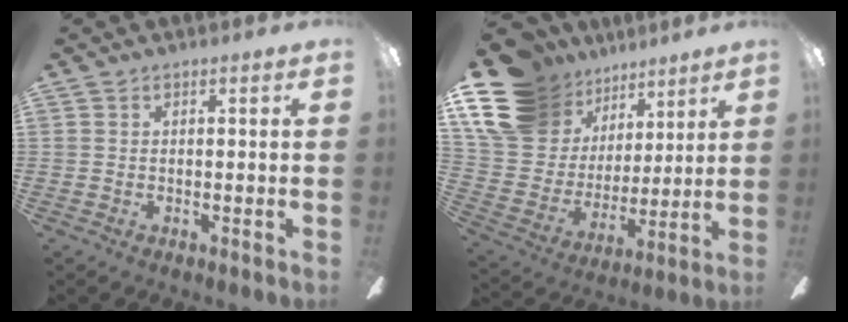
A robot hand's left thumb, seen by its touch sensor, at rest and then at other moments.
{"total": 20.4, "force": [12.4, 13.4, 8.9], "torque": [-0.193, -0.061, 0.246]}